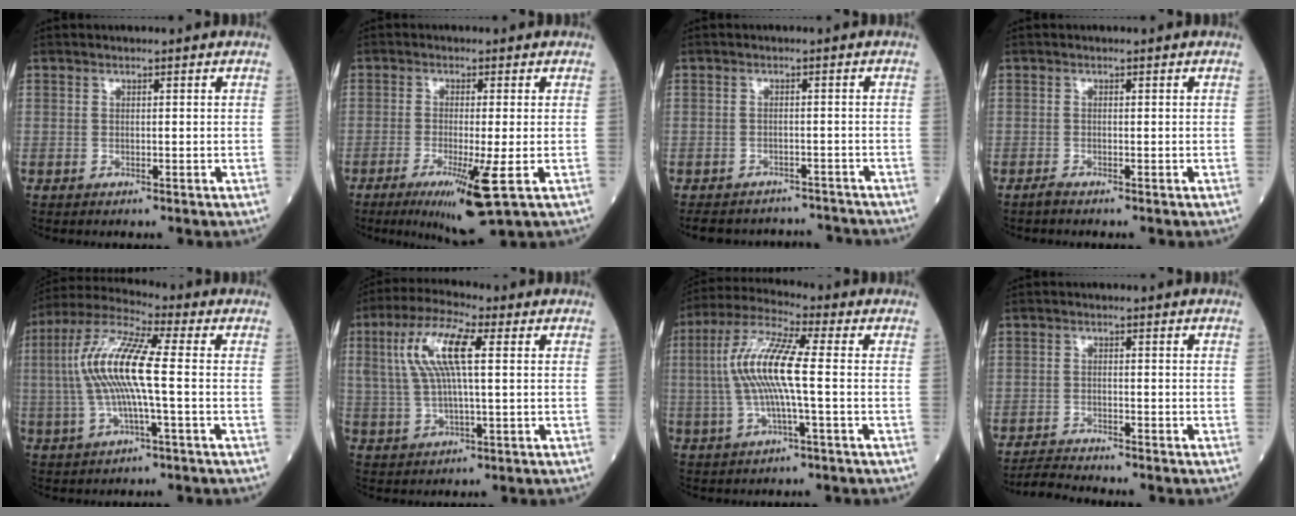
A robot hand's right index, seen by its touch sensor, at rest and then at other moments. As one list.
[{"total": 8.4, "force": [-3.5, -0.3, 7.6], "torque": [-0.129, -0.029, -0.056]}, {"total": 9.7, "force": [-9.1, 3.3, 0.8], "torque": [-0.007, 0.020, -0.110]}, {"total": 0.8, "force": [-0.7, -0.1, 0.1], "torque": [-0.007, -0.002, -0.016]}, {"total": 12.6, "force": [-0.1, 1.4, 12.5], "torque": [-0.263, 0.016, -0.011]}, {"total": 10.4, "force": [2.6, 2.1, 9.8], "torque": [-0.211, 0.019, 0.050]}, {"total": 11.2, "force": [-0.2, 1.1, 11.1], "torque": [-0.233, 0.016, -0.011]}, {"total": 3.4, "force": [-3.4, -0.7, 0.0], "torque": [-0.004, -0.019, -0.062]}]